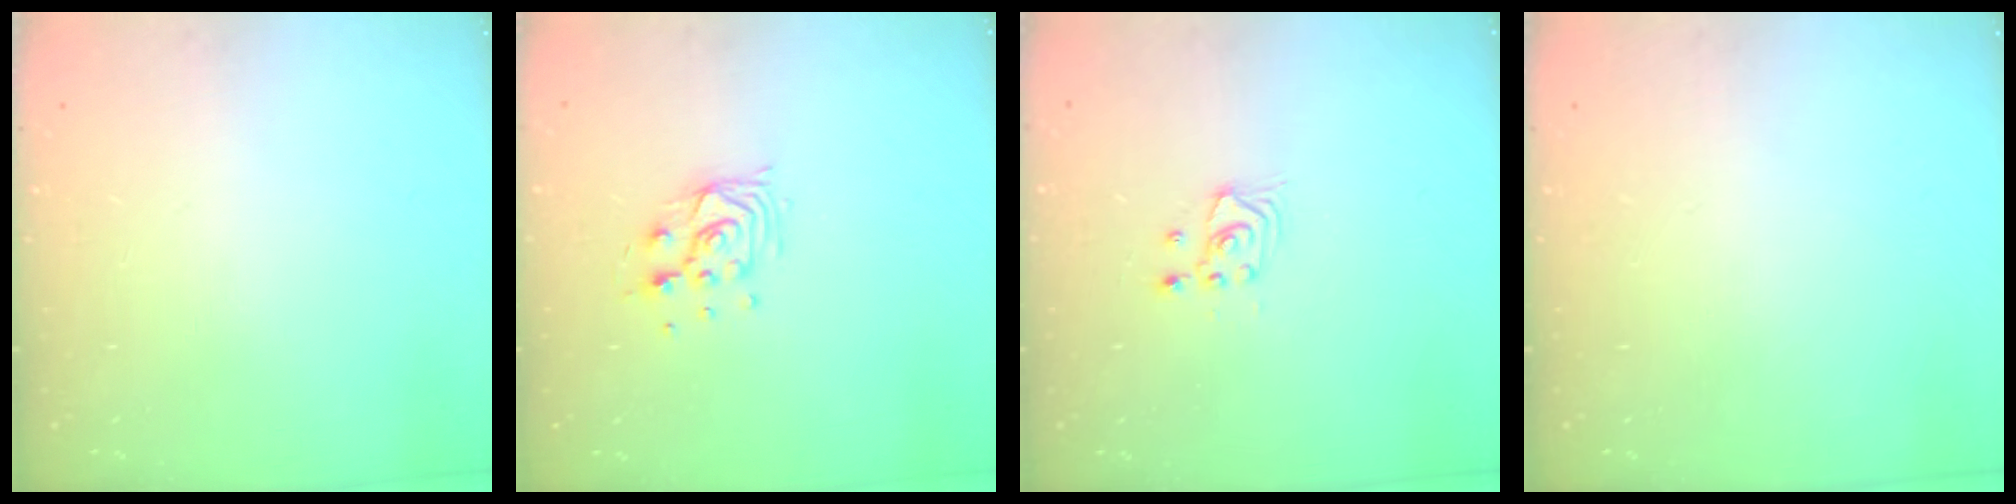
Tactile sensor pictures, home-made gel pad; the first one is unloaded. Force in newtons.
{"total": 9.0, "press": 8.9, "slide": 1.5}
{"total": 3.2, "press": 3.2, "slide": 0.4}
{"total": 0.0}